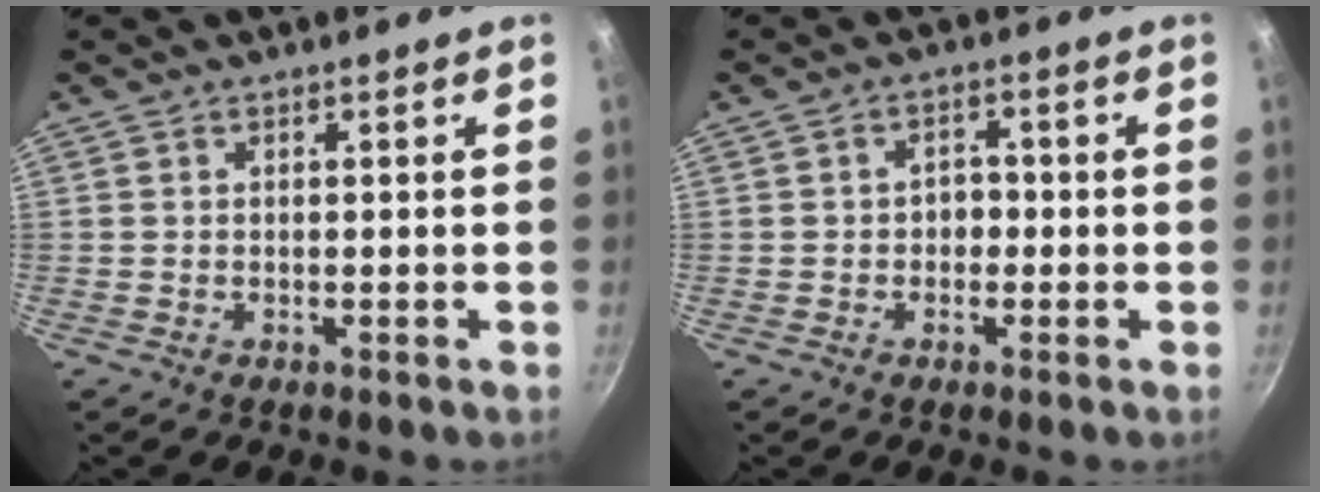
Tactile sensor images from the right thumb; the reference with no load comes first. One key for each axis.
{"total": 2.9, "fx": -0.6, "fy": 2.3, "fz": 1.7, "tx": -0.004, "ty": 0.011, "tz": -0.011}